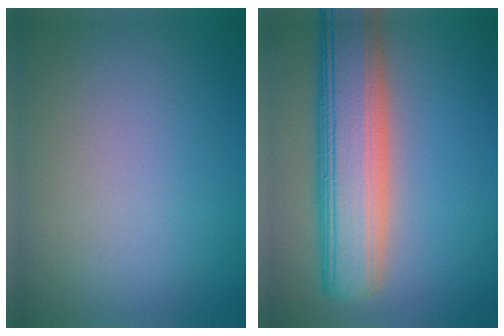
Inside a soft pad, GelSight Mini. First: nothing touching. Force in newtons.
{"total": 9.2, "press": 9.1, "slide": 0.7}